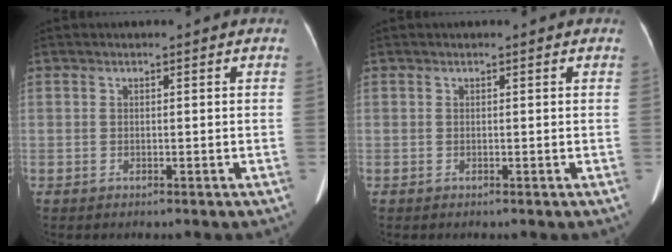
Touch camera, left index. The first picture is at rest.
{"total": 0.8, "force": [0.7, 0.2, 0.3], "torque": [-0.010, 0.008, 0.003]}